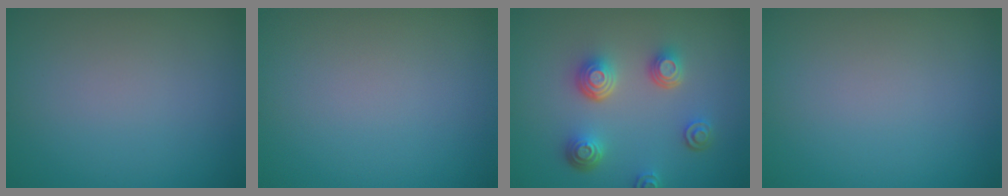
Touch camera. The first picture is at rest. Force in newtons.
{"total": 0.0}
{"total": 4.3, "press": 3.4, "slide": 2.5}
{"total": 0.0}